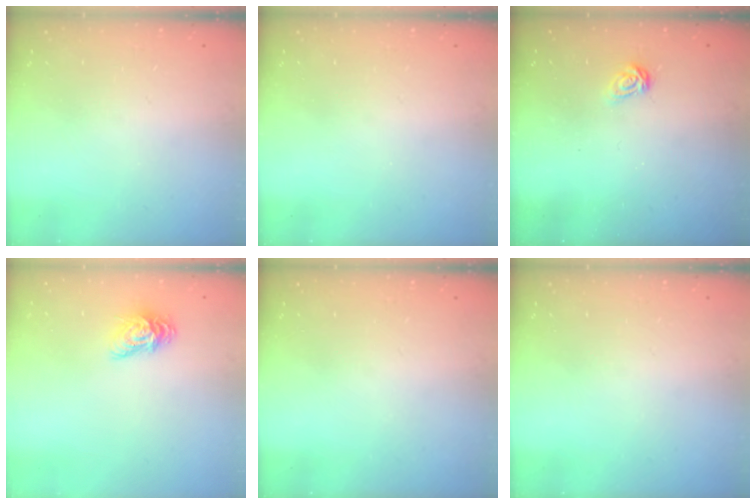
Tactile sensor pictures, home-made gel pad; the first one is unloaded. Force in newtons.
{"total": 0.0}
{"total": 4.3, "press": 4.3, "slide": 0.3}
{"total": 8.2, "press": 8.2, "slide": 0.3}
{"total": 0.0}
{"total": 0.0}